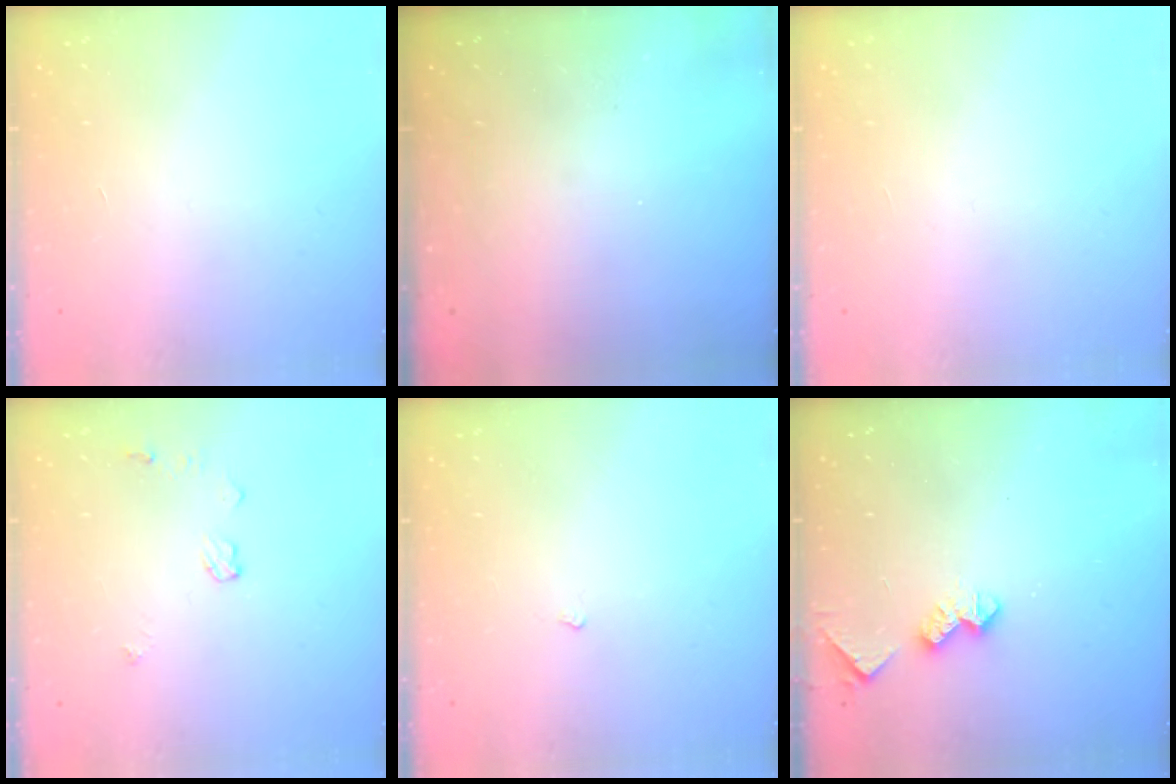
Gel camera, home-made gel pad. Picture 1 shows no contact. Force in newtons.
{"total": 0.0}
{"total": 0.0}
{"total": 5.7, "press": 5.6, "slide": 0.6}
{"total": 2.2, "press": 2.1, "slide": 0.4}
{"total": 5.6, "press": 5.6, "slide": 0.7}